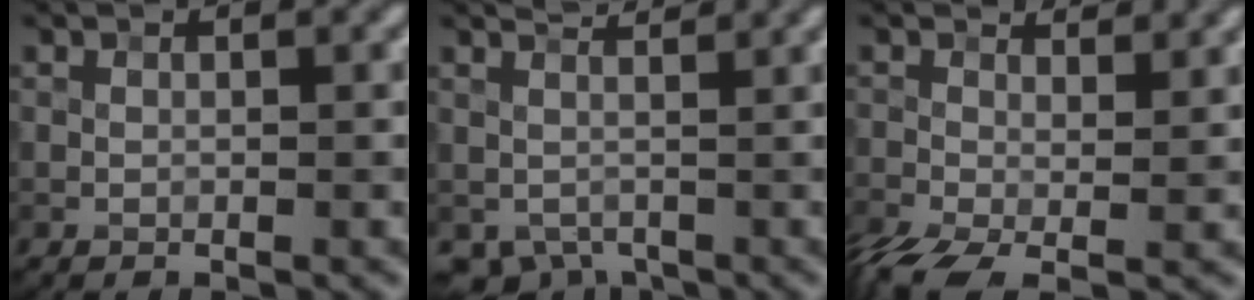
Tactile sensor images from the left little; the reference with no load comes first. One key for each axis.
{"total": 2.8, "fx": 1.0, "fy": 1.9, "fz": 1.8, "tx": -0.028, "ty": -0.001, "tz": 0.021}
{"total": 4.8, "fx": -0.9, "fy": 2.6, "fz": 3.9, "tx": -0.093, "ty": -0.009, "tz": -0.028}